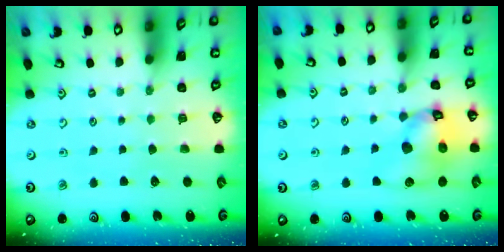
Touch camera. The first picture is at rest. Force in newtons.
{"total": 13.6, "press": 13.5, "slide": 1.8}